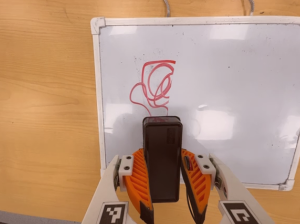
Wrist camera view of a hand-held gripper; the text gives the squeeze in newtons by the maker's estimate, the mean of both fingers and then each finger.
{"total": 6.1, "left": 5.2, "right": 7.0}